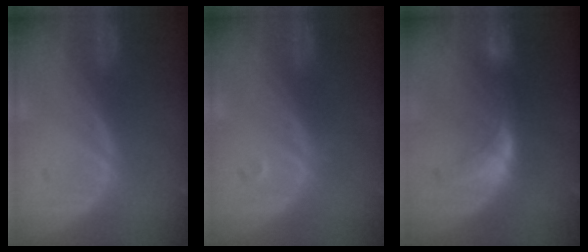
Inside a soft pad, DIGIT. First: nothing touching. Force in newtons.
{"total": 0.9, "press": 0.7, "slide": 0.5}
{"total": 7.4, "press": 6.8, "slide": 2.9}